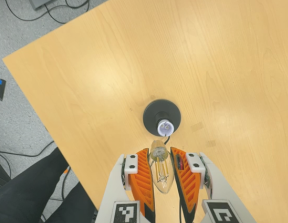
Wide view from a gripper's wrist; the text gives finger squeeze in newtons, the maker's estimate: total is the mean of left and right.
{"total": 20.6, "left": 21.6, "right": 19.5}